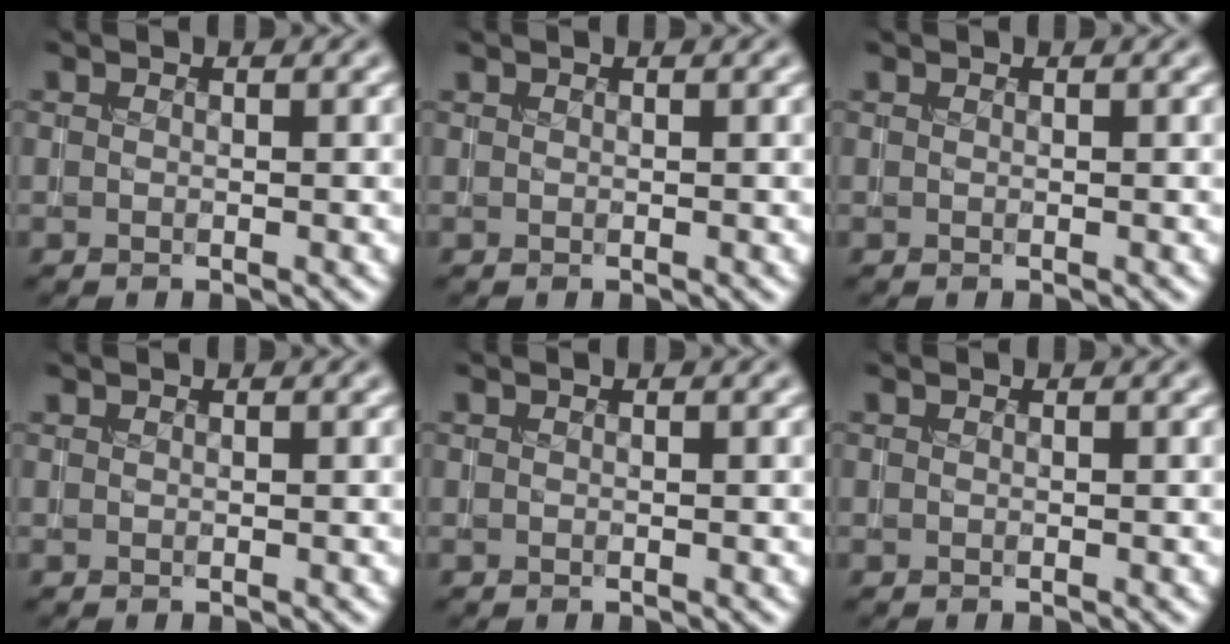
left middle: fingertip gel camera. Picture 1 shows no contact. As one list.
[{"total": 0.0}, {"total": 0.0}, {"total": 0.0}, {"total": 0.0}, {"total": 0.0}]